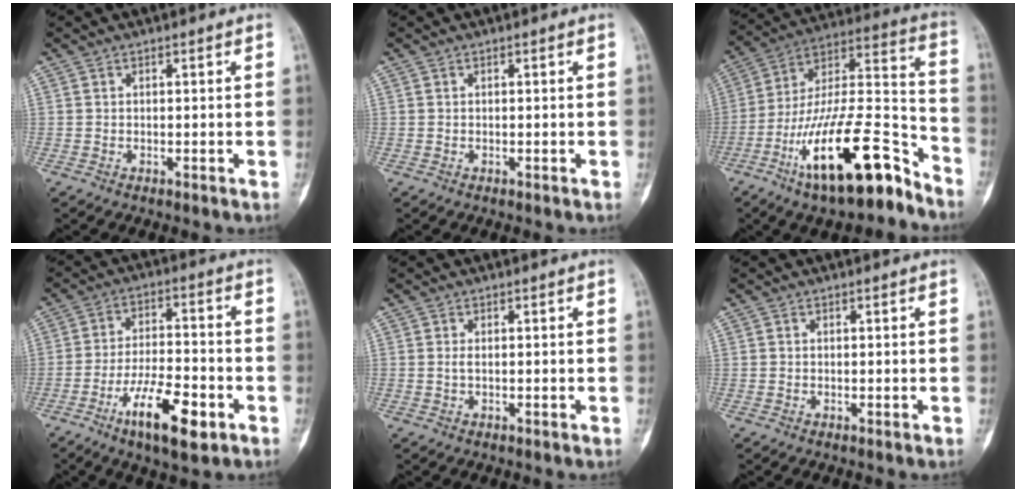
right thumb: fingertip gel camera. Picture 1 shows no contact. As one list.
[{"total": 0.0}, {"total": 23.5, "force": [-14.1, 7.0, 17.5], "torque": [-0.301, 0.086, -0.243]}, {"total": 12.1, "force": [-5.9, 4.0, 9.8], "torque": [-0.171, 0.024, -0.097]}, {"total": 0.8, "force": [0.0, 0.3, 0.7], "torque": [-0.019, -0.002, 0.001]}, {"total": 0.0}]